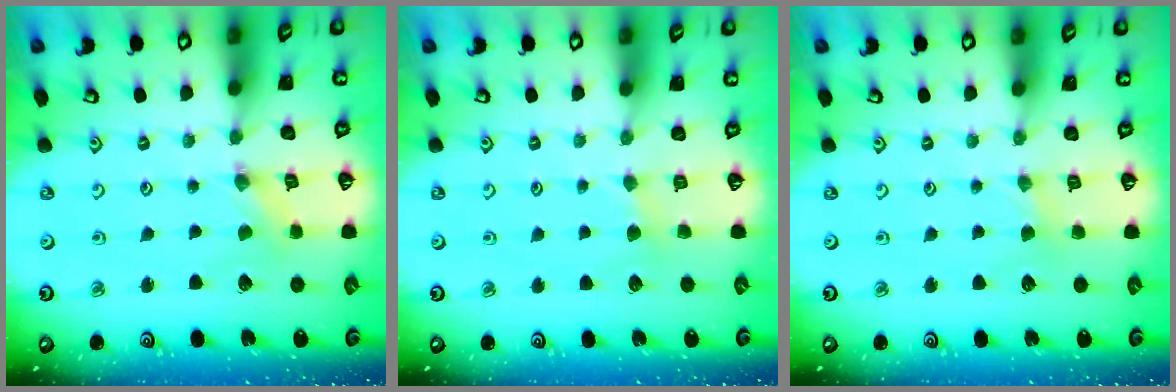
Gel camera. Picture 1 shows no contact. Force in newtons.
{"total": 2.5, "press": 2.4, "slide": 0.4}
{"total": 1.6, "press": 1.6, "slide": 0.4}